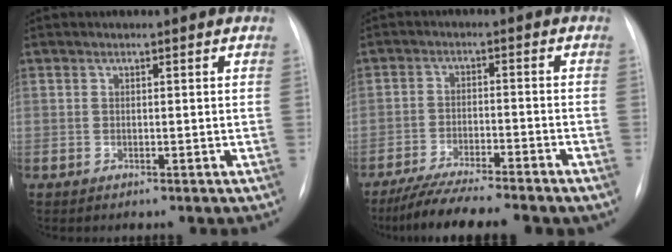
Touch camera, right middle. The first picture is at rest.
{"total": 10.6, "force": [-8.8, 0.6, 5.8], "torque": [-0.094, -0.022, -0.140]}